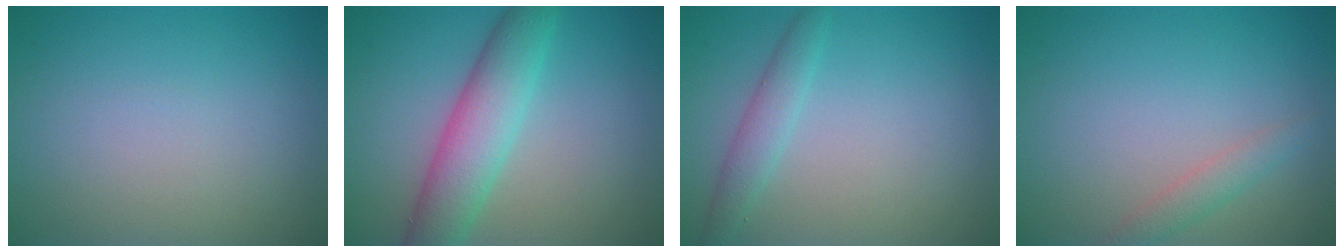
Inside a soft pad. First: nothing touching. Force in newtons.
{"total": 5.7, "press": 5.7, "slide": 0.2}
{"total": 2.0, "press": 2.0, "slide": 0.3}
{"total": 1.6, "press": 1.6, "slide": 0.2}